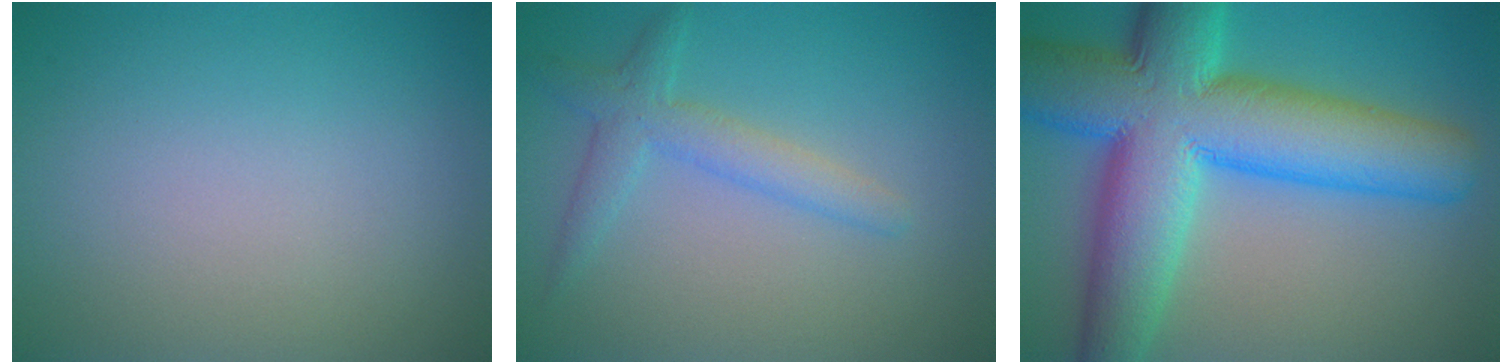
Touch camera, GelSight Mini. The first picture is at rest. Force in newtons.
{"total": 2.7, "press": 2.7, "slide": 0.1}
{"total": 14.6, "press": 14.6, "slide": 0.4}